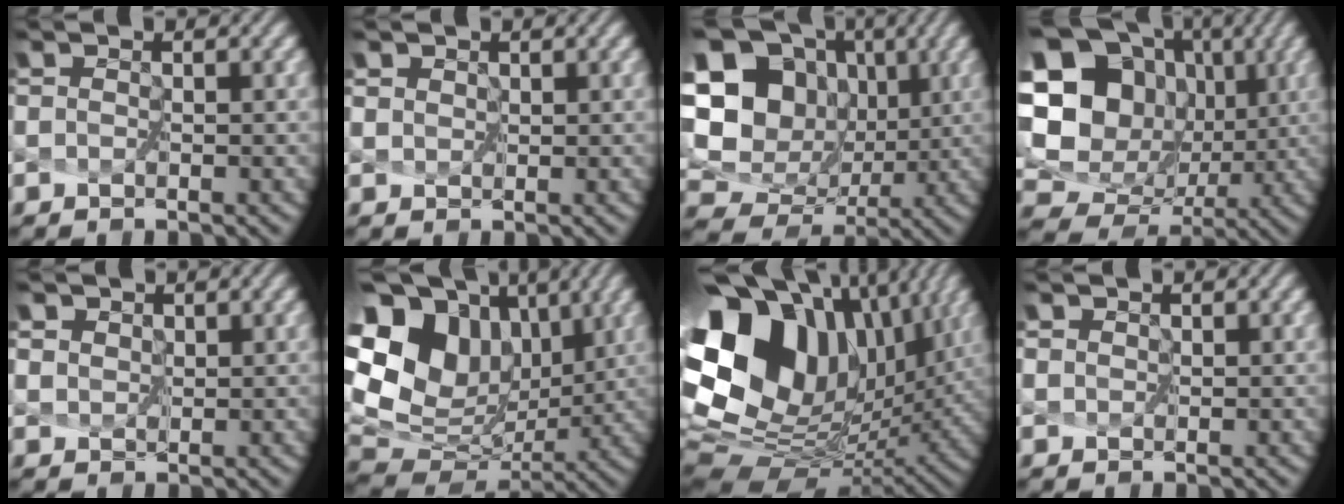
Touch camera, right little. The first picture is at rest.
{"total": 2.6, "force": [1.3, 1.9, 1.3], "torque": [-0.025, 0.020, 0.009]}
{"total": 17.0, "force": [5.0, 14.2, 7.9], "torque": [-0.208, 0.024, 0.098]}
{"total": 18.6, "force": [4.5, 15.7, 8.9], "torque": [-0.213, 0.029, 0.085]}
{"total": 5.0, "force": [2.6, 3.6, 2.3], "torque": [-0.055, 0.021, 0.022]}
{"total": 16.5, "force": [5.7, 12.6, 9.2], "torque": [-0.220, 0.025, 0.134]}
{"total": 16.7, "force": [5.8, 11.3, 10.7], "torque": [-0.244, 0.001, 0.124]}
{"total": 1.7, "force": [0.9, 1.2, 0.8], "torque": [-0.013, 0.013, 0.008]}